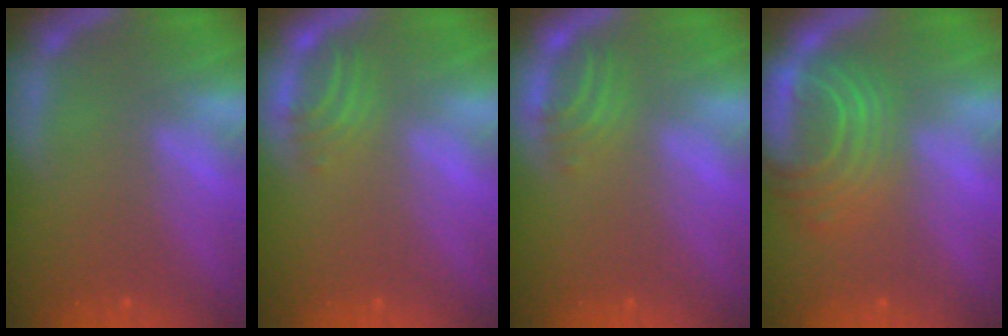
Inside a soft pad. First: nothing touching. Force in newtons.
{"total": 2.5}
{"total": 2.5}
{"total": 8.1}